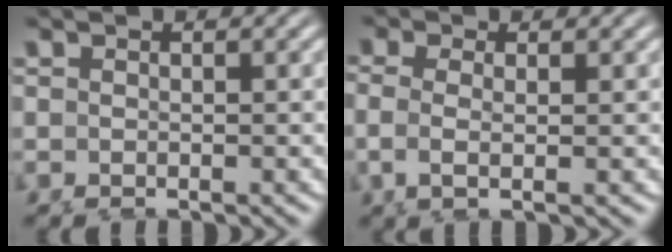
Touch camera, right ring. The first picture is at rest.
{"total": 2.7, "force": [0.6, 1.5, 2.2], "torque": [-0.067, -0.015, 0.020]}